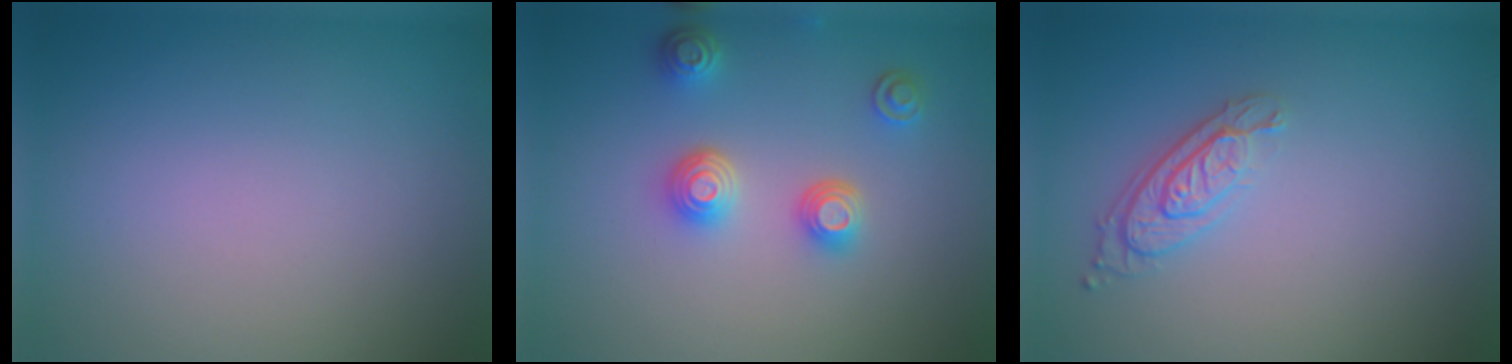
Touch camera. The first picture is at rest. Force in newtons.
{"total": 3.4, "press": 3.0, "slide": 1.4}
{"total": 3.0, "press": 2.3, "slide": 1.9}